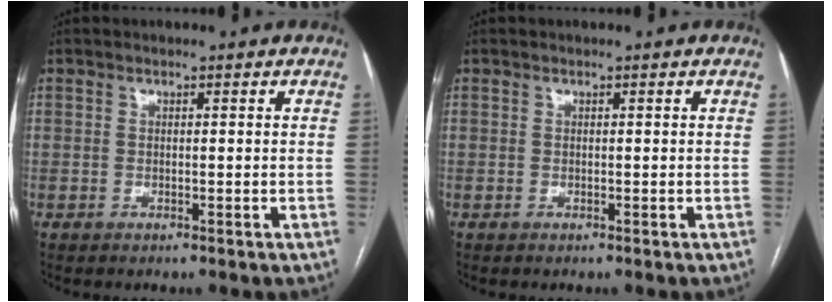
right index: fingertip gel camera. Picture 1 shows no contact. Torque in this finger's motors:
{"motor_torque": [0.00, 0.00, 0.00, 0.00]}